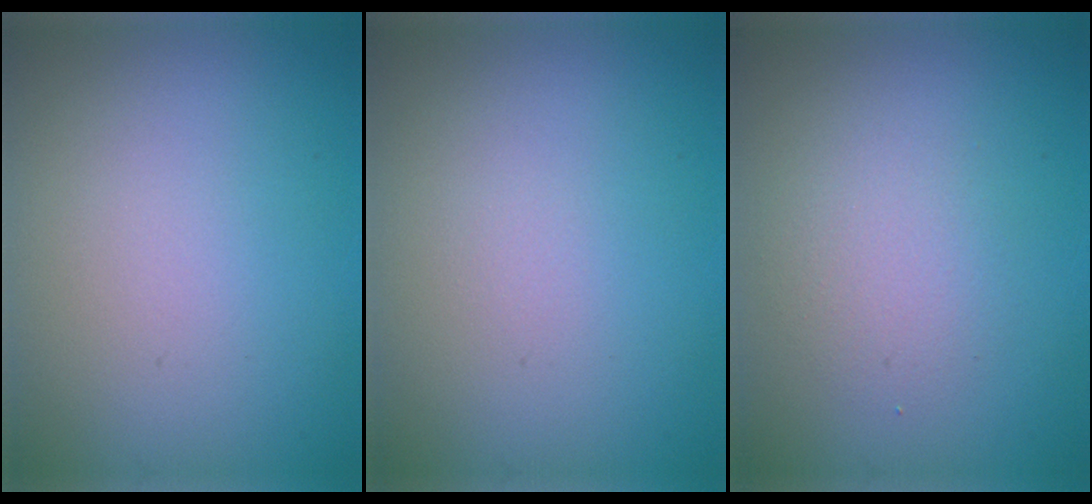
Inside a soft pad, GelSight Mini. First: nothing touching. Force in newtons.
{"total": 0.0}
{"total": 2.2, "press": 2.2, "slide": 0.0}